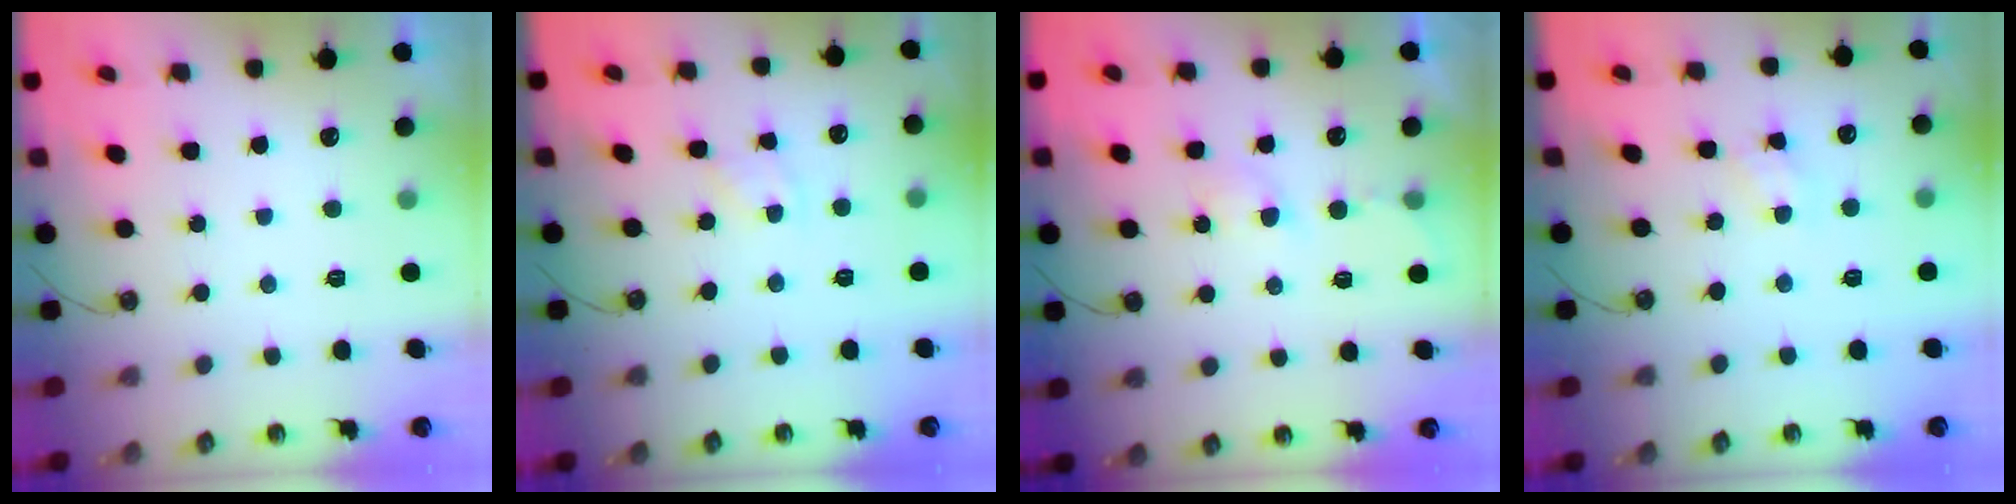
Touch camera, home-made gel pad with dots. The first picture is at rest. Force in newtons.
{"total": 4.6, "press": 4.5, "slide": 0.7}
{"total": 3.3, "press": 3.3, "slide": 0.5}
{"total": 3.1, "press": 3.1, "slide": 0.5}